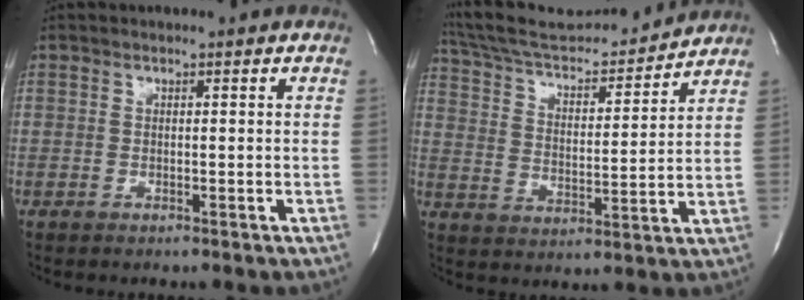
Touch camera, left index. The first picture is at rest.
{"total": 17.8, "force": [16.7, 2.2, 5.8], "torque": [-0.095, 0.005, 0.261]}